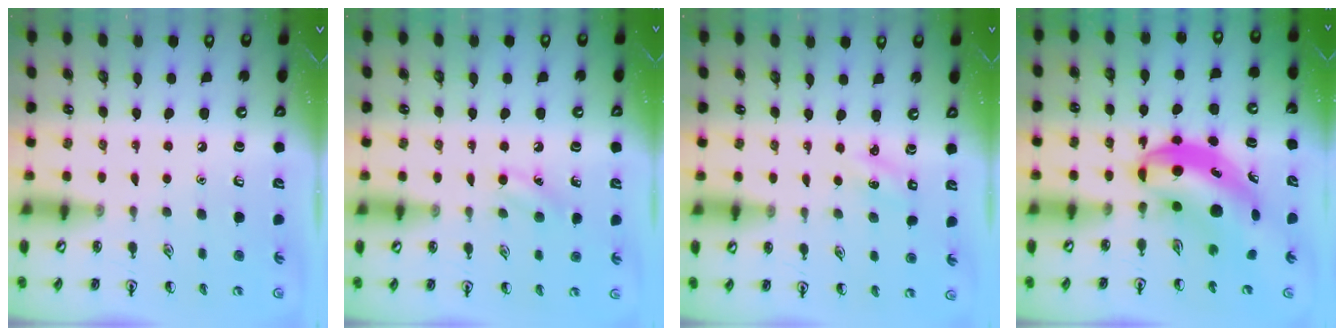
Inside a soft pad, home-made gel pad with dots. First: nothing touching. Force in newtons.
{"total": 7.0, "press": 6.7, "slide": 2.3}
{"total": 1.3, "press": 1.2, "slide": 0.5}
{"total": 7.2, "press": 7.0, "slide": 1.7}